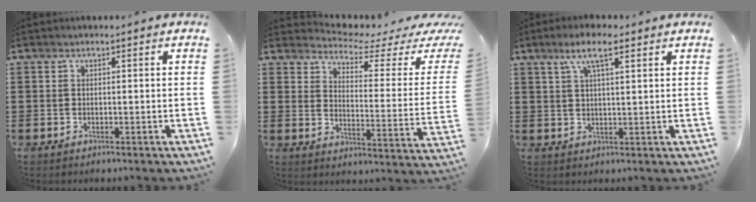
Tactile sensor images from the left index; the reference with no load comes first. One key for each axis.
{"total": 3.9, "fx": 3.4, "fy": 0.5, "fz": 1.7, "tx": -0.041, "ty": -0.035, "tz": 0.049}
{"total": 6.1, "fx": 3.6, "fy": 1.3, "fz": 4.8, "tx": -0.094, "ty": 0.005, "tz": 0.060}